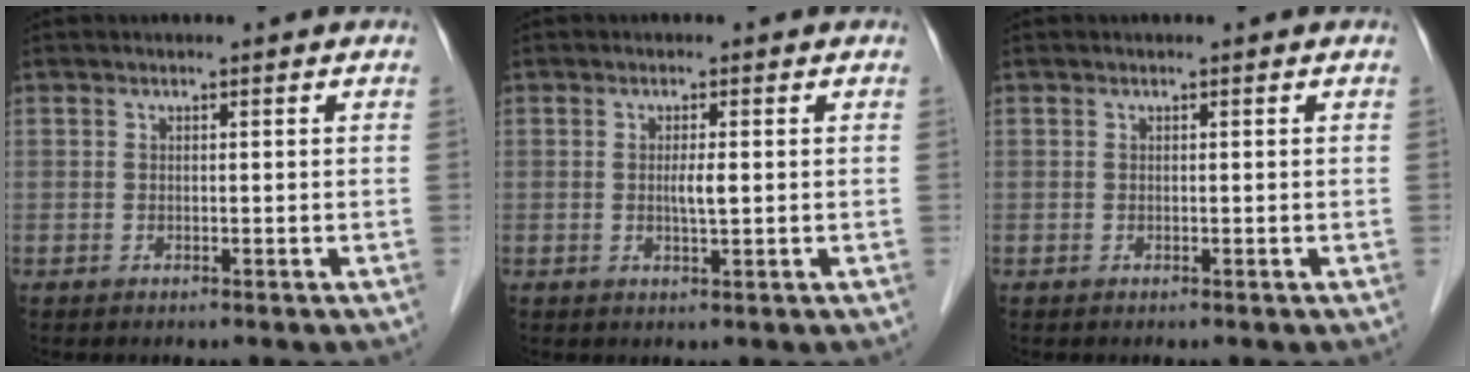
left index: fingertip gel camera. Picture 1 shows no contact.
{"total": 1.7, "force": [0.1, 0.2, 1.7], "torque": [-0.034, -0.001, 0.003]}
{"total": 0.0}